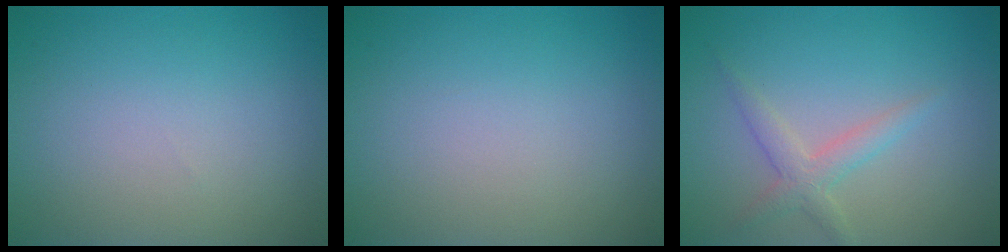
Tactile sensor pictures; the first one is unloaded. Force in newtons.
{"total": 0.0}
{"total": 2.2, "press": 2.2, "slide": 0.0}